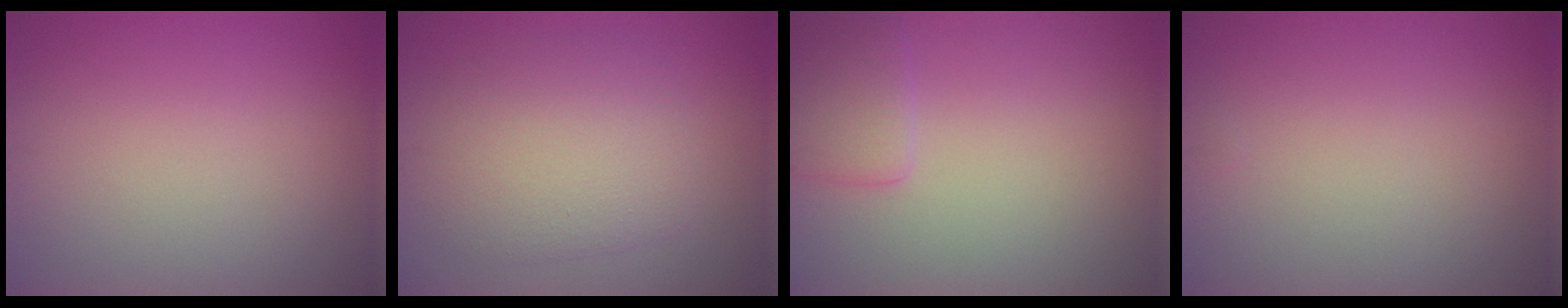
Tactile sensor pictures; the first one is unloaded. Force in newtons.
{"total": 5.5, "press": 5.5, "slide": 0.2}
{"total": 2.4, "press": 2.3, "slide": 0.2}
{"total": 0.0}